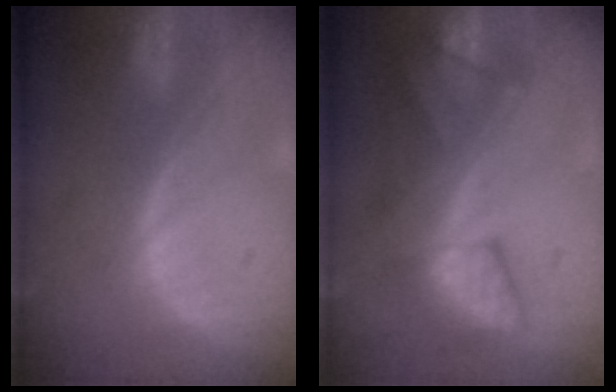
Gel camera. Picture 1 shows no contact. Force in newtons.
{"total": 8.0, "press": 7.9, "slide": 1.7}